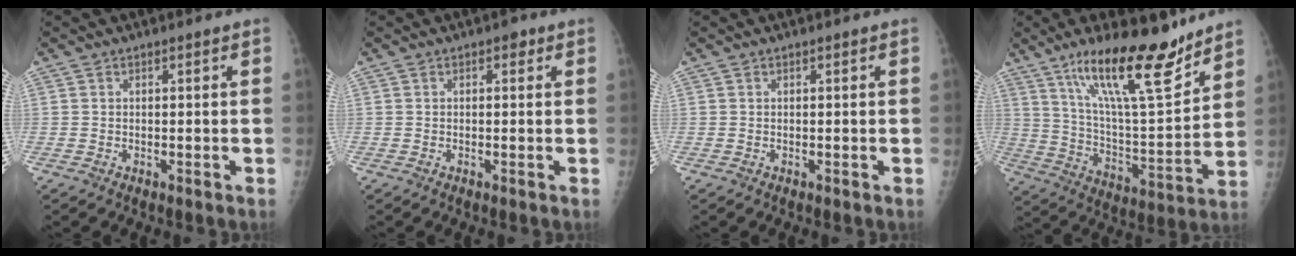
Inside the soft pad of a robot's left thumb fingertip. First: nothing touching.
{"total": 1.3, "force": [0.6, 0.8, 0.9], "torque": [-0.002, 0.002, 0.004]}
{"total": 0.0}
{"total": 21.0, "force": [14.4, 5.1, 14.4], "torque": [-0.213, -0.080, 0.248]}